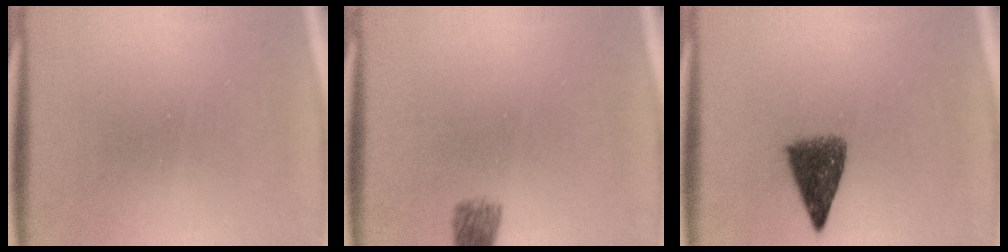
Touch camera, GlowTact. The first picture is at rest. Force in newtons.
{"total": 2.6}
{"total": 6.3}